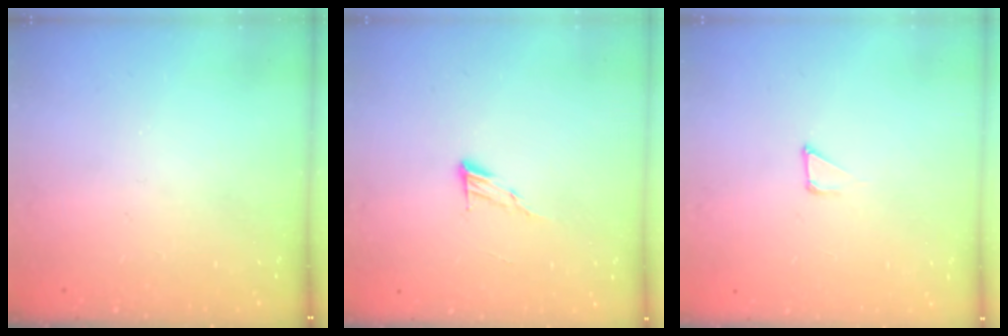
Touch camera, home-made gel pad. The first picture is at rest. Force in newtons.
{"total": 5.6, "press": 5.6, "slide": 0.4}
{"total": 1.7, "press": 1.7, "slide": 0.0}